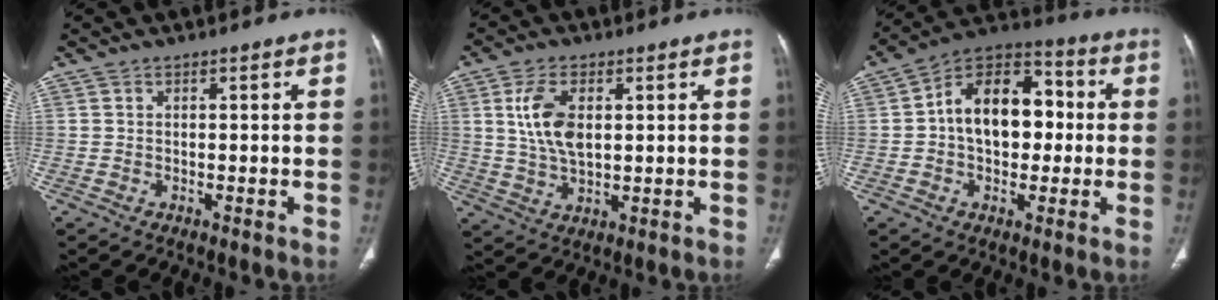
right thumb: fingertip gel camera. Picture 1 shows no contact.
{"total": 8.8, "force": [2.0, 4.8, 7.1], "torque": [-0.141, -0.006, 0.043]}
{"total": 15.3, "force": [0.7, 10.3, 11.3], "torque": [-0.138, 0.036, 0.000]}